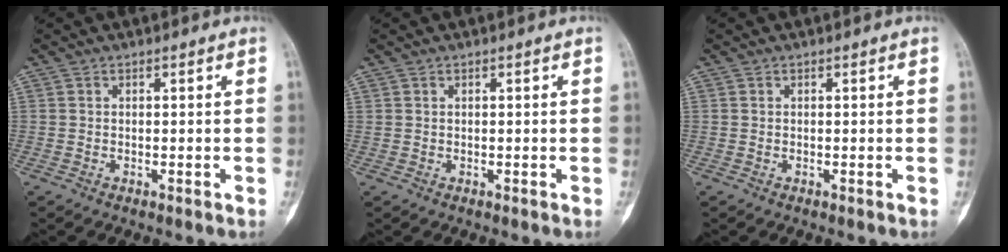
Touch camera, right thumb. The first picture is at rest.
{"total": 0.0}
{"total": 0.0}